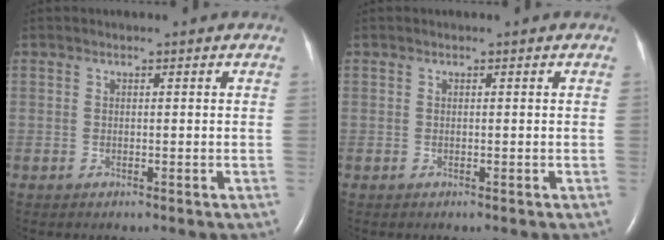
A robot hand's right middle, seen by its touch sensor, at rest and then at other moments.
{"total": 0.0}